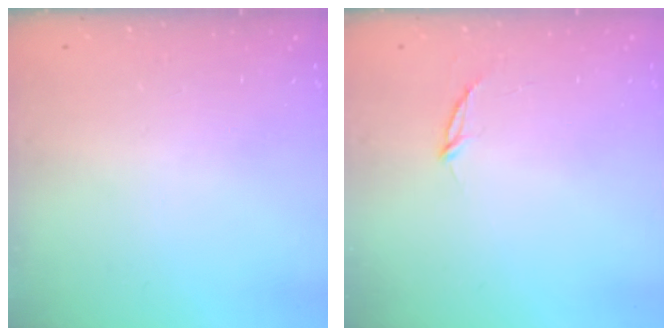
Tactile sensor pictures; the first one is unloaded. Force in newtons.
{"total": 2.8, "press": 2.8, "slide": 0.3}